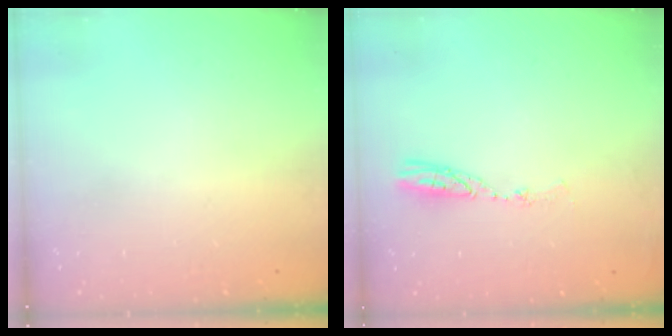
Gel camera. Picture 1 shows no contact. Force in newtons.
{"total": 5.0, "press": 5.0, "slide": 0.6}